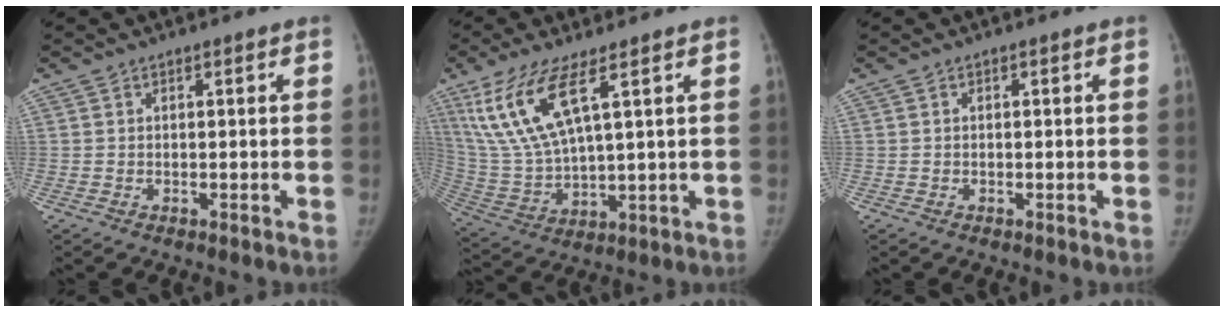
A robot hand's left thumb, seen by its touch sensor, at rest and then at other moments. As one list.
[{"total": 14.0, "force": [7.2, 4.2, 11.3], "torque": [-0.249, -0.031, 0.159]}, {"total": 0.0}]